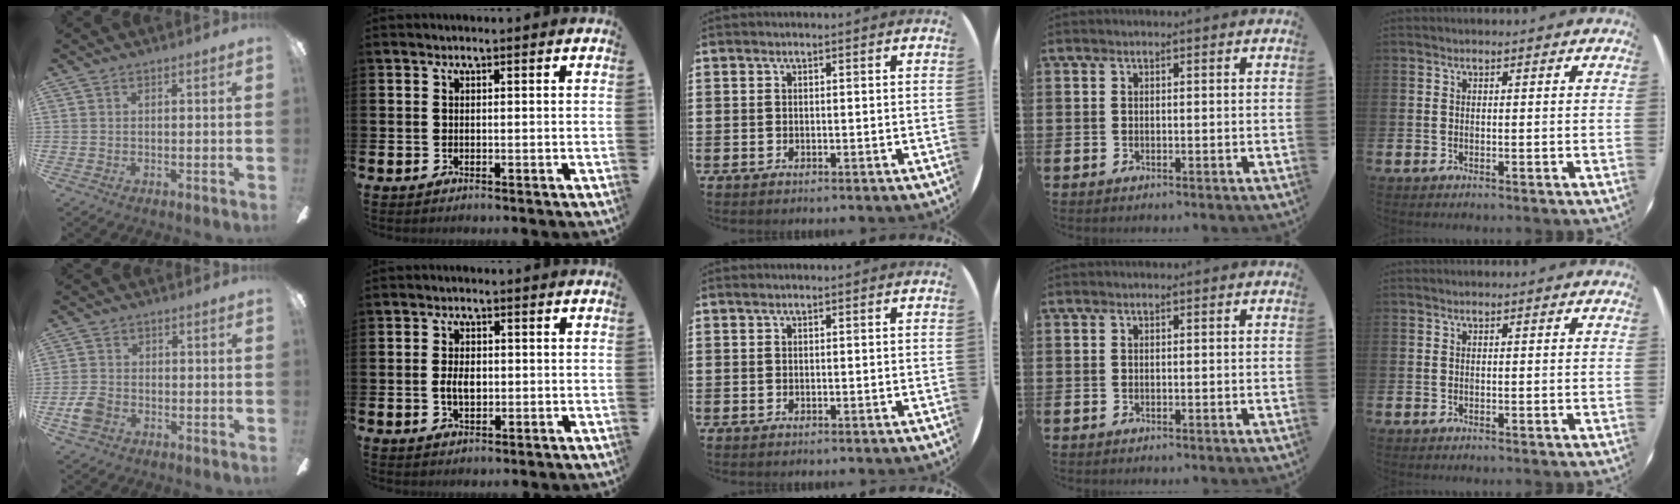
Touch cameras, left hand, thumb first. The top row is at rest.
{"thumb": {"total": 5.1, "force": [-2.2, 3.6, 2.7], "torque": [-0.061, 0.011, -0.042]}, "index": {"total": 2.9, "force": [-0.2, 1.8, 2.3], "torque": [-0.037, 0.003, -0.007]}}